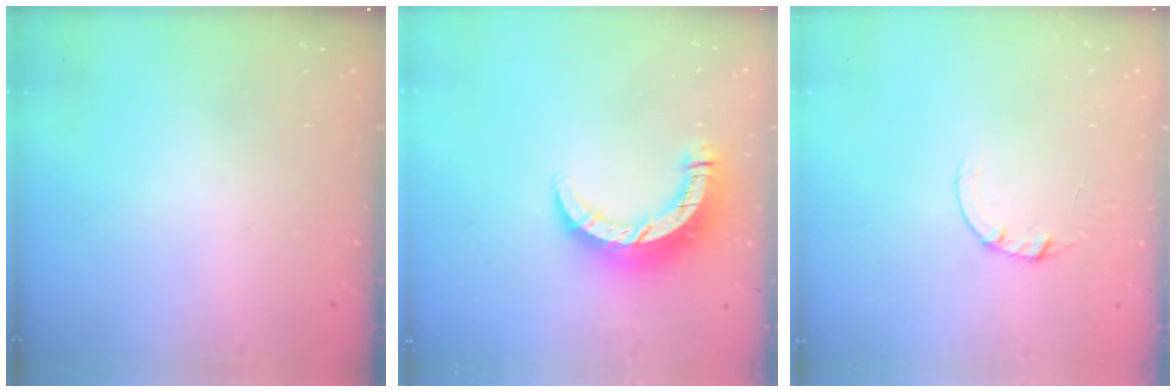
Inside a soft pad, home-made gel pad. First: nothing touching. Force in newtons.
{"total": 10.6, "press": 10.5, "slide": 1.2}
{"total": 2.0, "press": 2.0, "slide": 0.2}